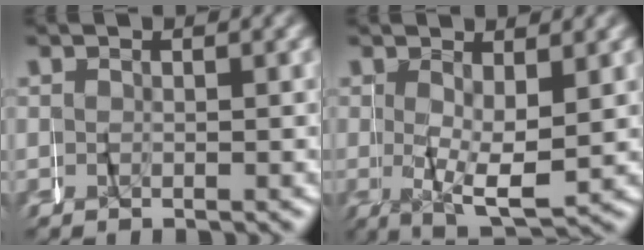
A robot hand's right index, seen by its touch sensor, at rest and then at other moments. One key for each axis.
{"total": 5.1, "fx": -0.4, "fy": 1.8, "fz": 4.7, "tx": -0.073, "ty": -0.011, "tz": 0.000}